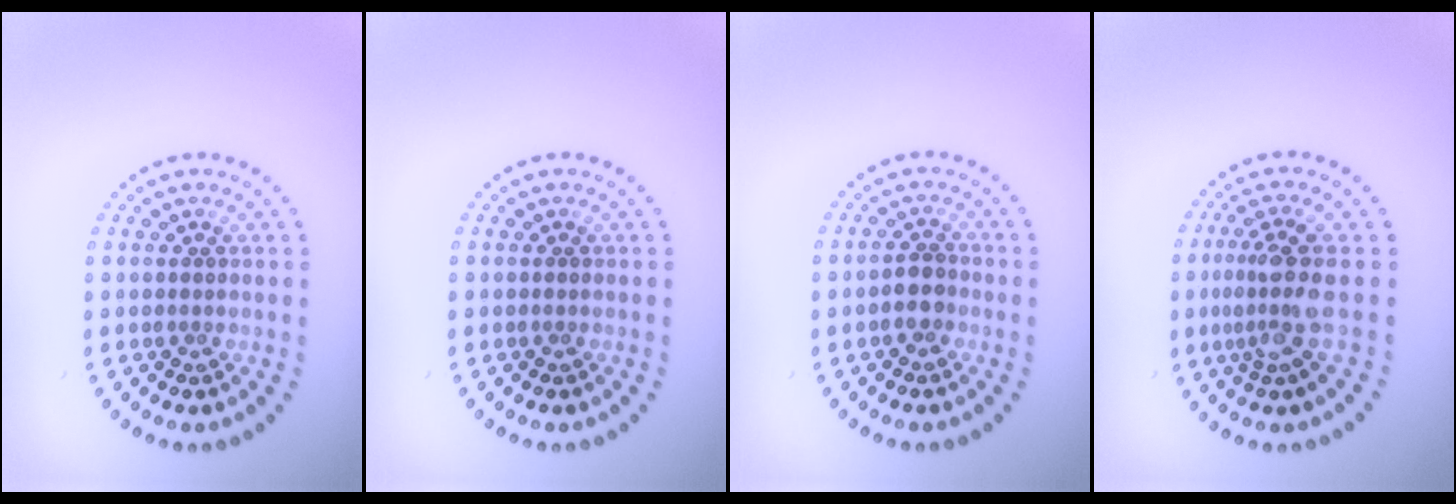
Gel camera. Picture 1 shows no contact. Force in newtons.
{"total": 0.0}
{"total": 1.9, "press": 1.8, "slide": 0.7}
{"total": 3.8, "press": 2.8, "slide": 2.6}